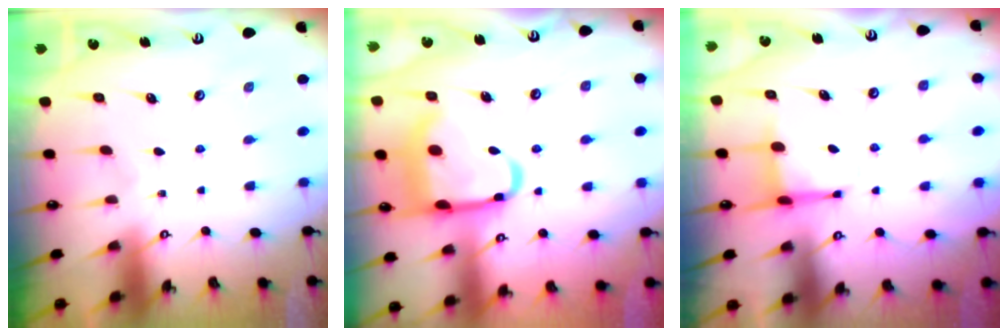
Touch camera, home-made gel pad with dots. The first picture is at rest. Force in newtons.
{"total": 18.9, "press": 18.8, "slide": 1.8}
{"total": 4.6, "press": 4.5, "slide": 0.9}